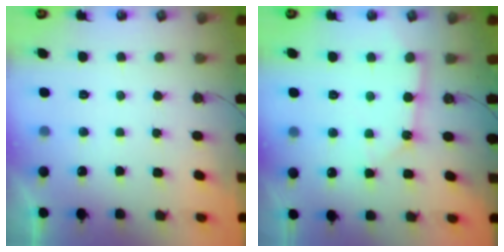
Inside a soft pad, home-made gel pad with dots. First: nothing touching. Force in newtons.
{"total": 4.4, "press": 4.4, "slide": 0.4}